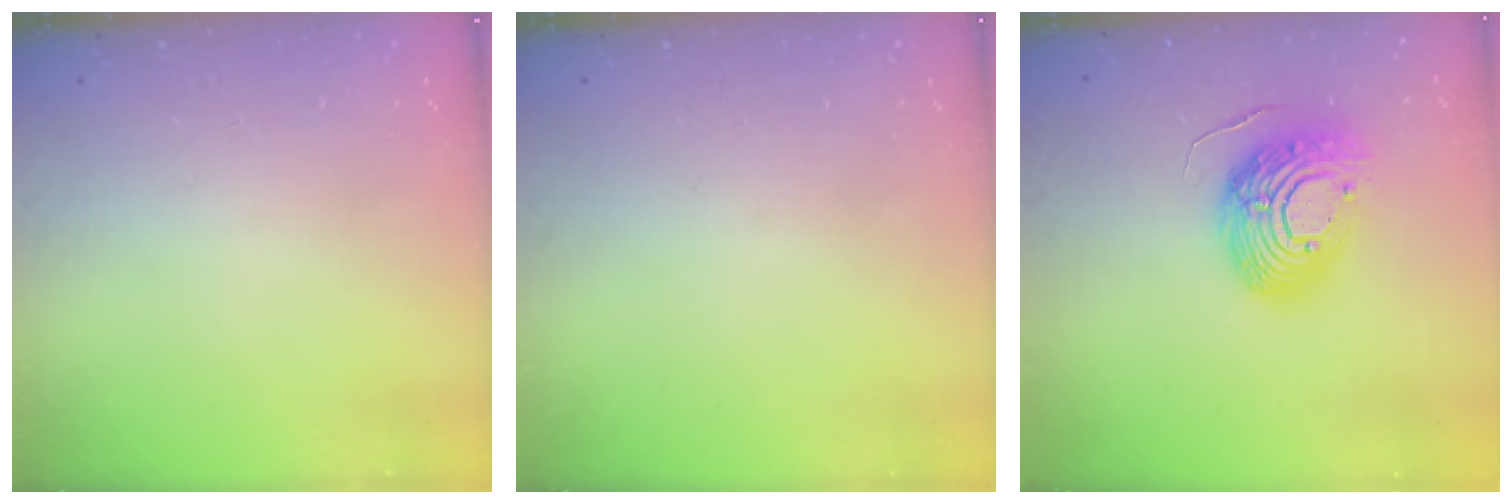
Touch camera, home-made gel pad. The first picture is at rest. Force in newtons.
{"total": 0.0}
{"total": 17.3, "press": 17.2, "slide": 1.6}